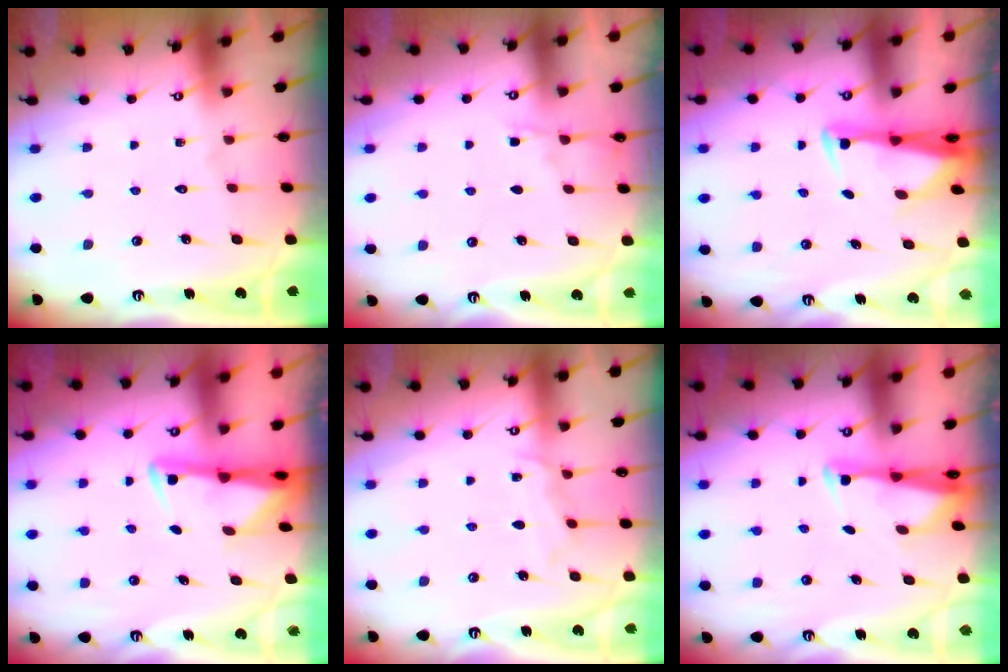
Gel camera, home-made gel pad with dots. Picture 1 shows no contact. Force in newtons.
{"total": 2.9, "press": 2.9, "slide": 0.4}
{"total": 2.8, "press": 2.6, "slide": 0.9}
{"total": 2.7, "press": 2.6, "slide": 0.5}
{"total": 5.6, "press": 5.6, "slide": 0.2}
{"total": 3.1, "press": 3.0, "slide": 0.8}